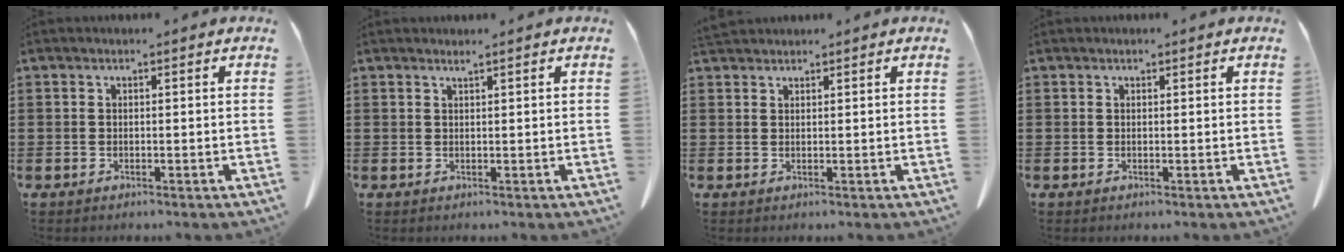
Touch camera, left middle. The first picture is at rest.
{"total": 0.9, "force": [0.8, -0.1, 0.4], "torque": [-0.009, -0.005, 0.017]}
{"total": 1.6, "force": [1.6, 0.3, 0.4], "torque": [-0.013, 0.000, 0.032]}
{"total": 0.0}